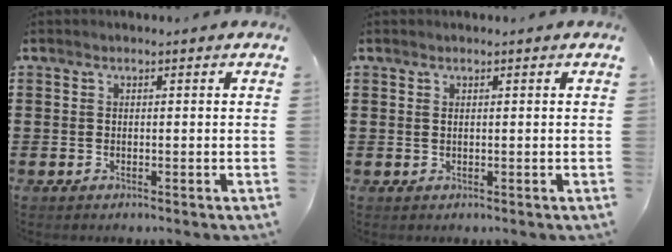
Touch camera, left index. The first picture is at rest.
{"total": 0.6, "force": [0.2, 0.1, 0.6], "torque": [-0.012, 0.000, 0.004]}